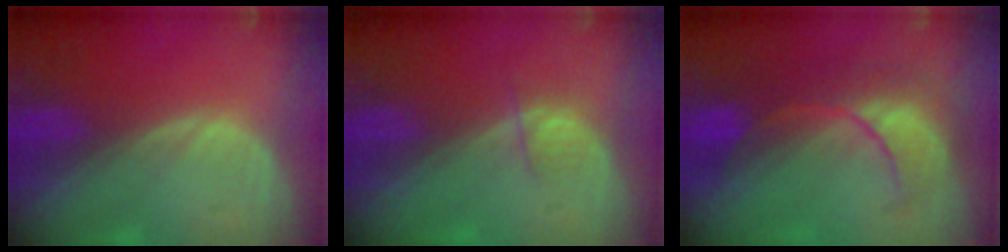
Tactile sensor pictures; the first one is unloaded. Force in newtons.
{"total": 1.9, "press": 1.7, "slide": 0.8}
{"total": 8.3, "press": 8.2, "slide": 1.1}